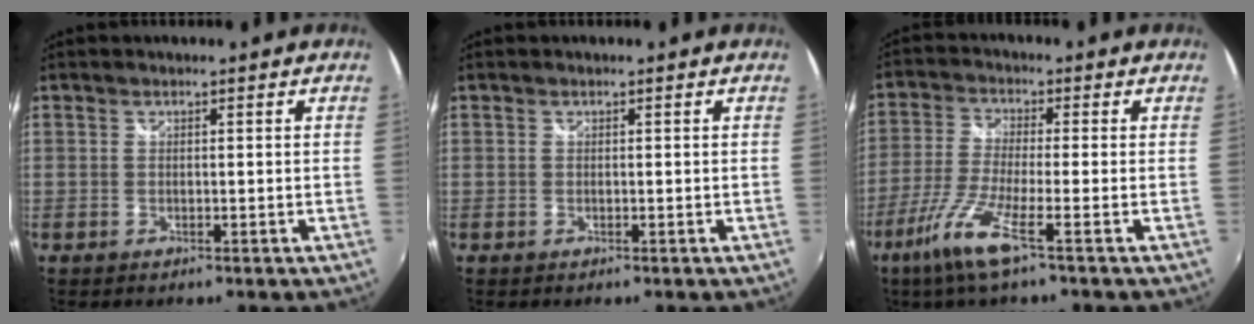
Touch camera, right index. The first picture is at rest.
{"total": 0.0}
{"total": 8.7, "force": [-4.9, -0.1, 7.2], "torque": [-0.171, -0.013, -0.101]}